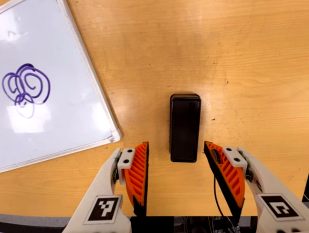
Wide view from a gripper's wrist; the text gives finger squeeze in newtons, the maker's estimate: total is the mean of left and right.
{"total": 0.0}